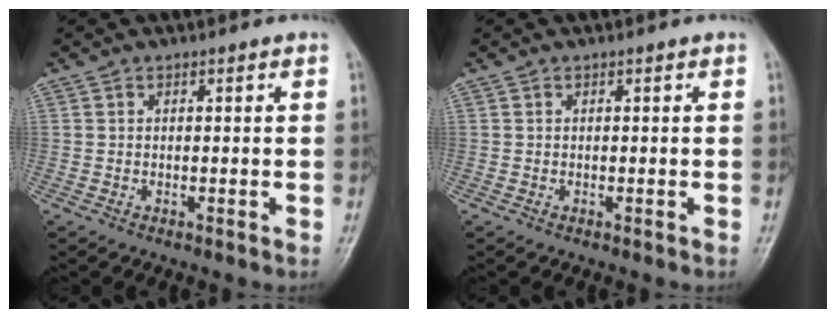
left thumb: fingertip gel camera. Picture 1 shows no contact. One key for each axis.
{"total": 0.0}